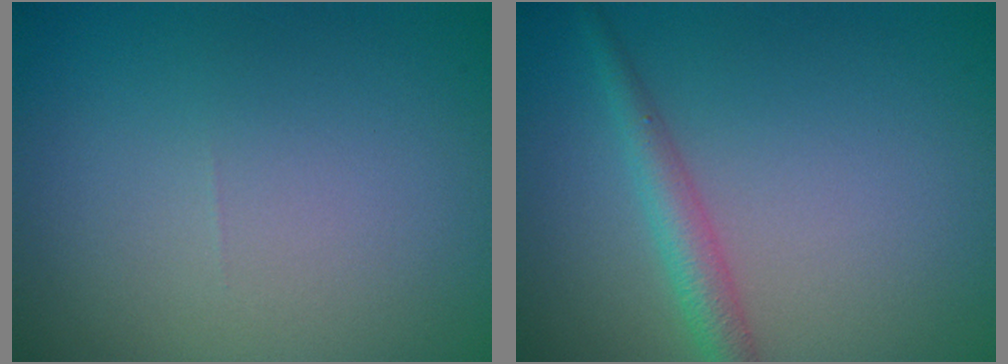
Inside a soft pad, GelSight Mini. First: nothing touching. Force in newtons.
{"total": 2.6, "press": 2.6, "slide": 0.1}